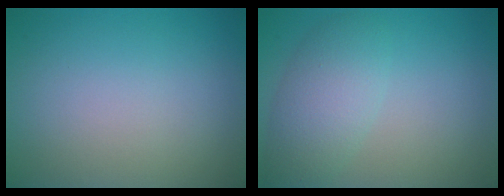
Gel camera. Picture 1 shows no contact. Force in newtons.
{"total": 4.0, "press": 4.0, "slide": 0.2}